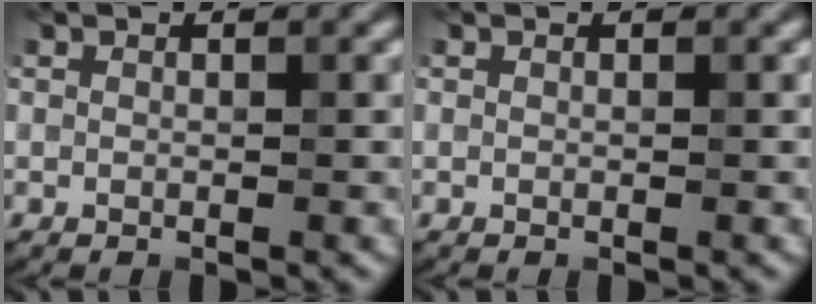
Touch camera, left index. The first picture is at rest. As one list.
[{"total": 0.0}]